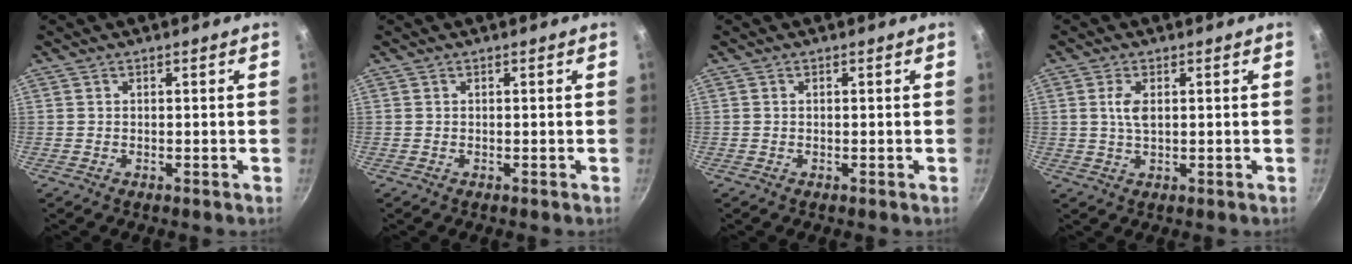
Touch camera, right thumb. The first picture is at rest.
{"total": 0.0}
{"total": 0.0}
{"total": 3.6, "force": [0.8, 1.7, 3.0], "torque": [-0.060, 0.001, 0.016]}